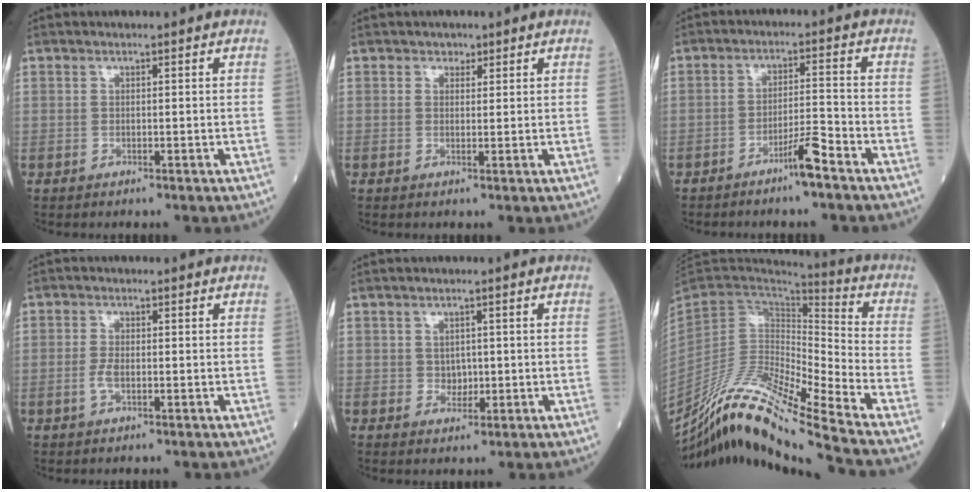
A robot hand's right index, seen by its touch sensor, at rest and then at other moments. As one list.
[{"total": 1.2, "force": [0.8, 0.9, 0.2], "torque": [0.002, -0.003, 0.008]}, {"total": 4.8, "force": [-3.5, -0.2, 3.3], "torque": [-0.055, -0.001, -0.065]}, {"total": 2.1, "force": [-0.6, 0.8, 1.9], "torque": [-0.044, 0.001, -0.012]}, {"total": 2.0, "force": [-0.1, 1.6, 1.1], "torque": [-0.012, 0.002, 0.000]}, {"total": 19.2, "force": [-16.3, -1.4, 9.9], "torque": [-0.188, 0.004, -0.303]}]